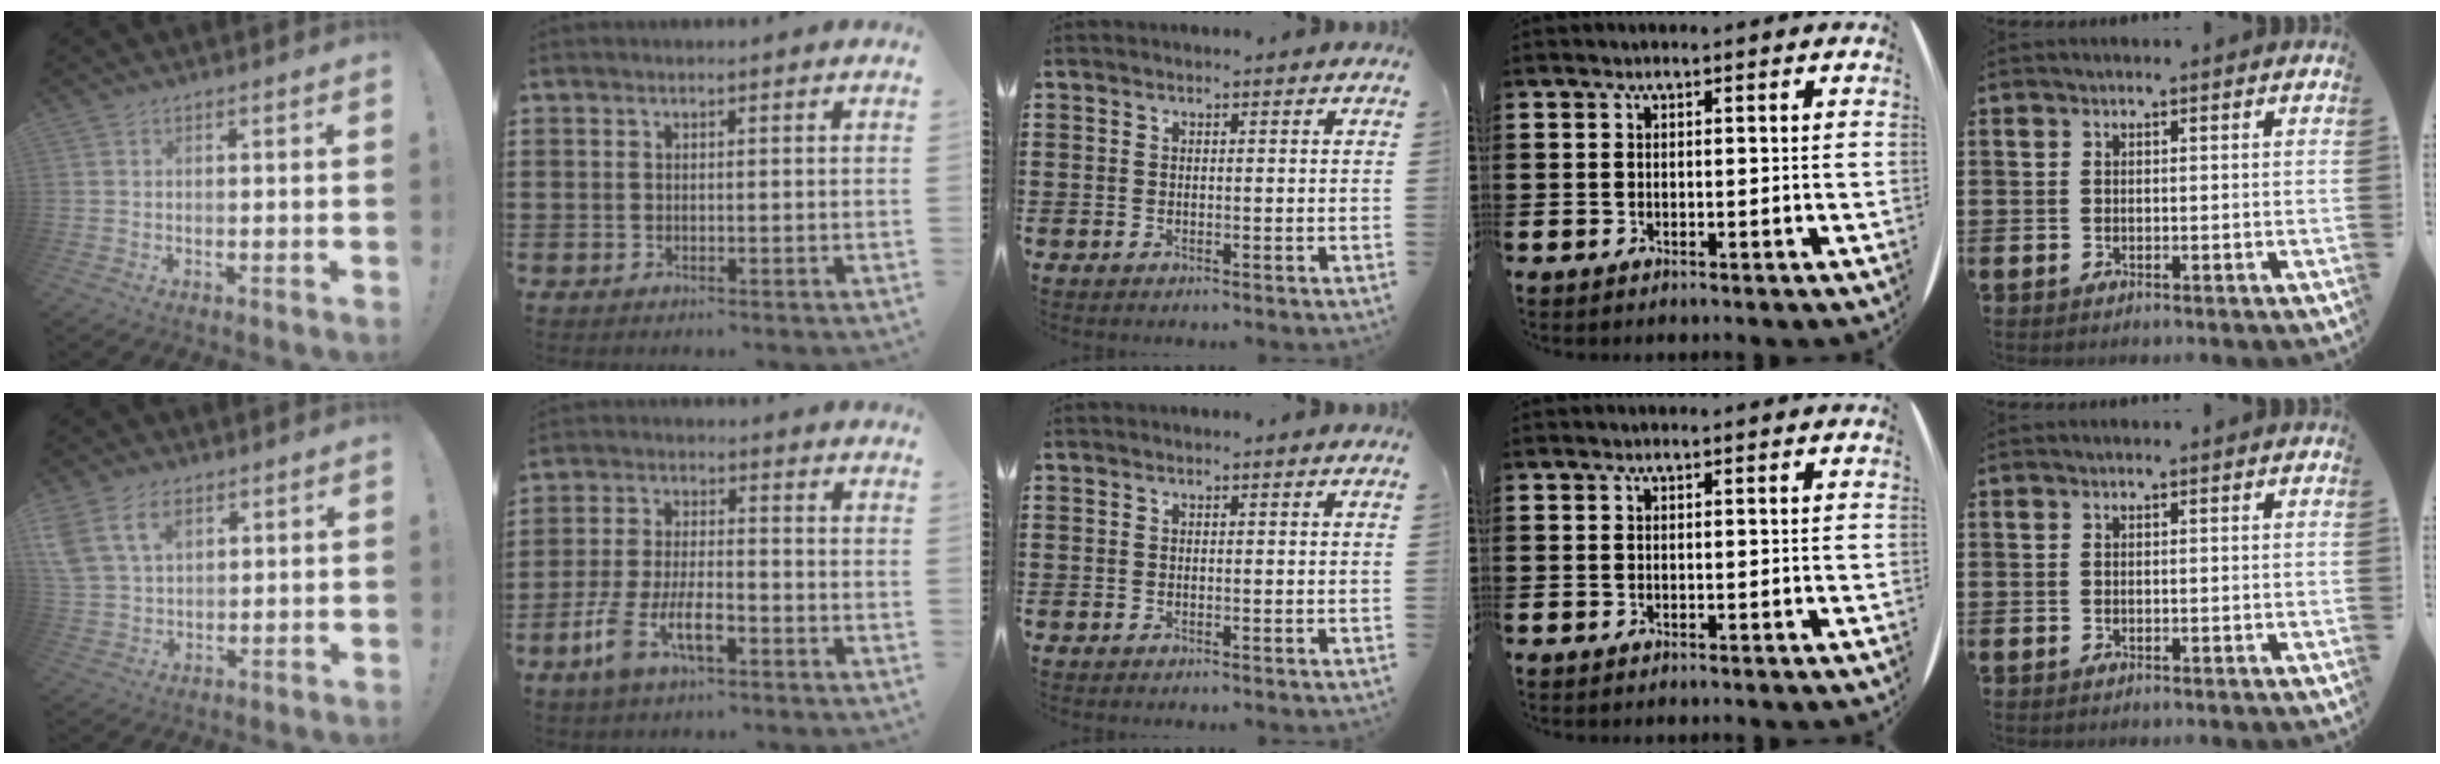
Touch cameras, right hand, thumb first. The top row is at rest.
{"thumb": {"total": 10.4, "force": [5.2, 6.8, 6.0], "torque": [-0.113, -0.012, 0.104]}, "index": {"total": 8.3, "force": [-4.2, 3.1, 6.5], "torque": [-0.152, -0.009, -0.081]}}